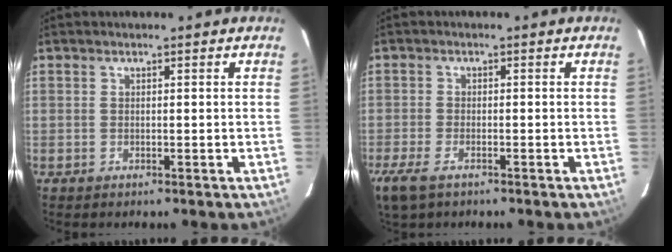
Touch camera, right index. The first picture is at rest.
{"total": 6.4, "force": [-4.3, 2.5, 4.0], "torque": [-0.104, -0.020, -0.083]}